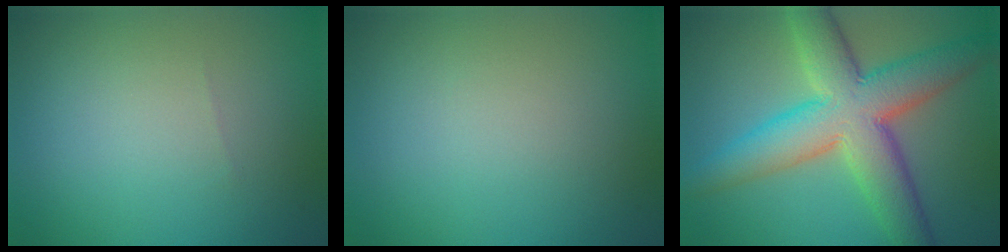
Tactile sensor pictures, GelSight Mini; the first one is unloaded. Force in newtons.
{"total": 0.0}
{"total": 9.6, "press": 9.6, "slide": 0.2}